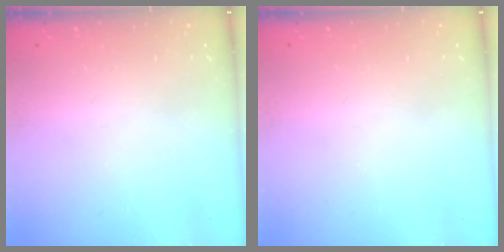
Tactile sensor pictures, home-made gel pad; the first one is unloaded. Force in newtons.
{"total": 0.0}